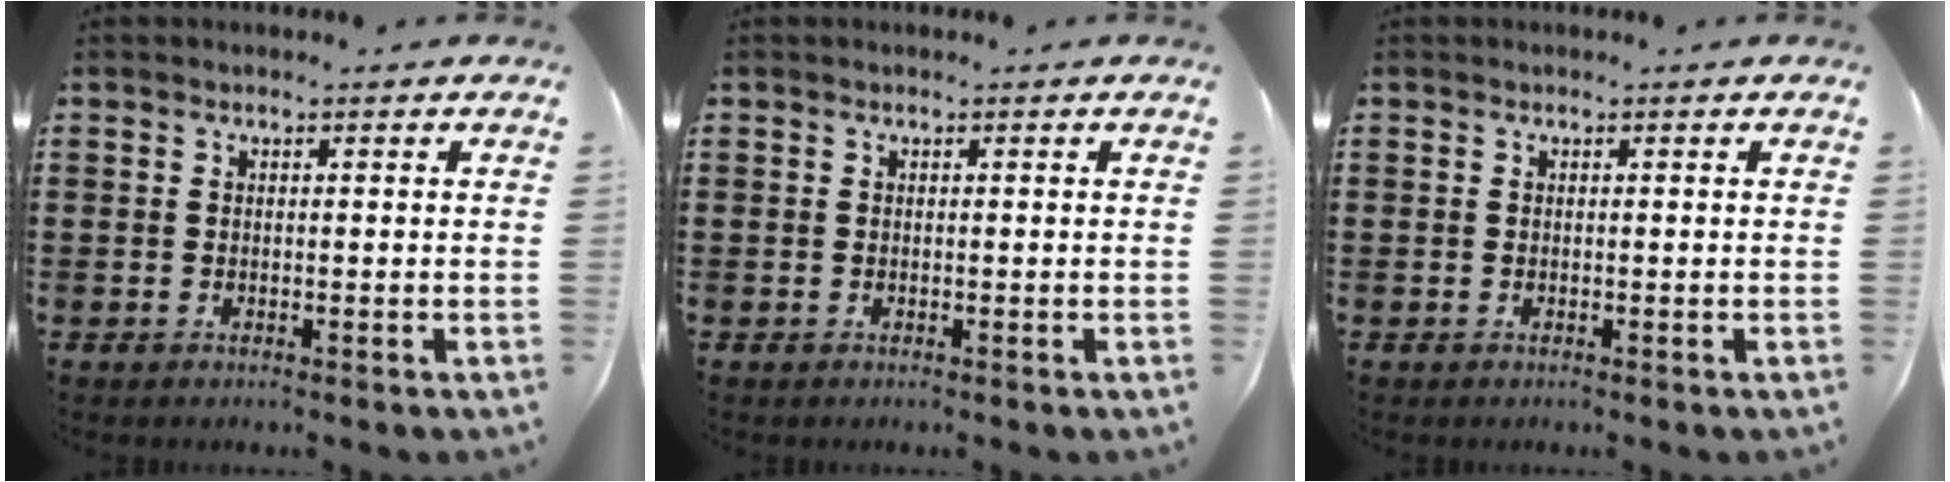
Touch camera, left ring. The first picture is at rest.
{"total": 0.0}
{"total": 0.0}